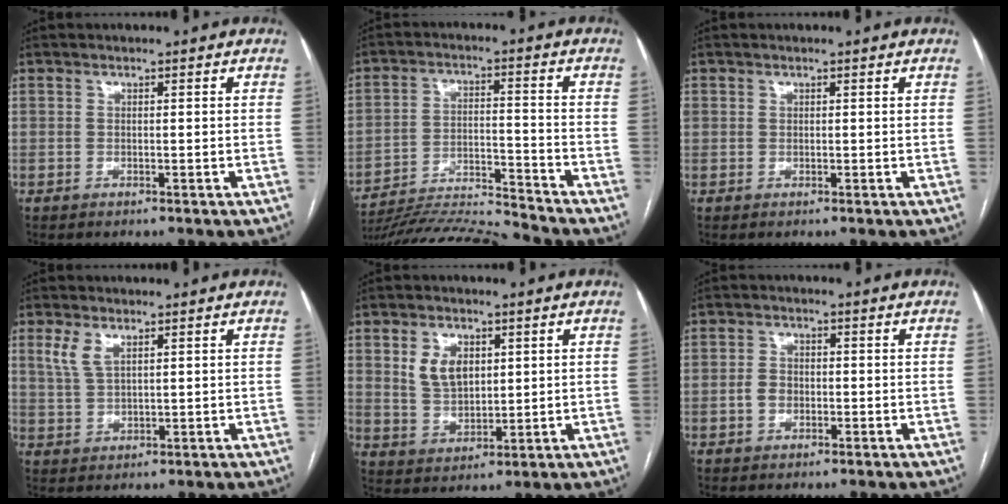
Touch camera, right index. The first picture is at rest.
{"total": 13.2, "force": [-13.0, -1.8, 1.8], "torque": [-0.027, 0.010, -0.223]}
{"total": 0.8, "force": [0.3, 0.7, 0.2], "torque": [0.004, 0.008, 0.006]}
{"total": 3.9, "force": [2.2, 1.6, 2.9], "torque": [-0.072, 0.010, 0.052]}
{"total": 6.4, "force": [2.4, 4.2, 4.2], "torque": [-0.083, 0.007, 0.056]}
{"total": 2.6, "force": [-0.5, 2.0, 1.5], "torque": [-0.029, 0.010, -0.008]}